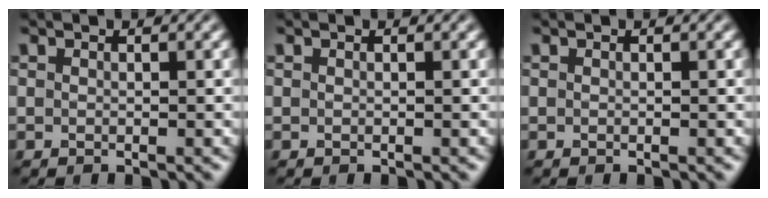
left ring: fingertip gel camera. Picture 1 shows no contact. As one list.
[{"total": 0.0}, {"total": 0.0}]